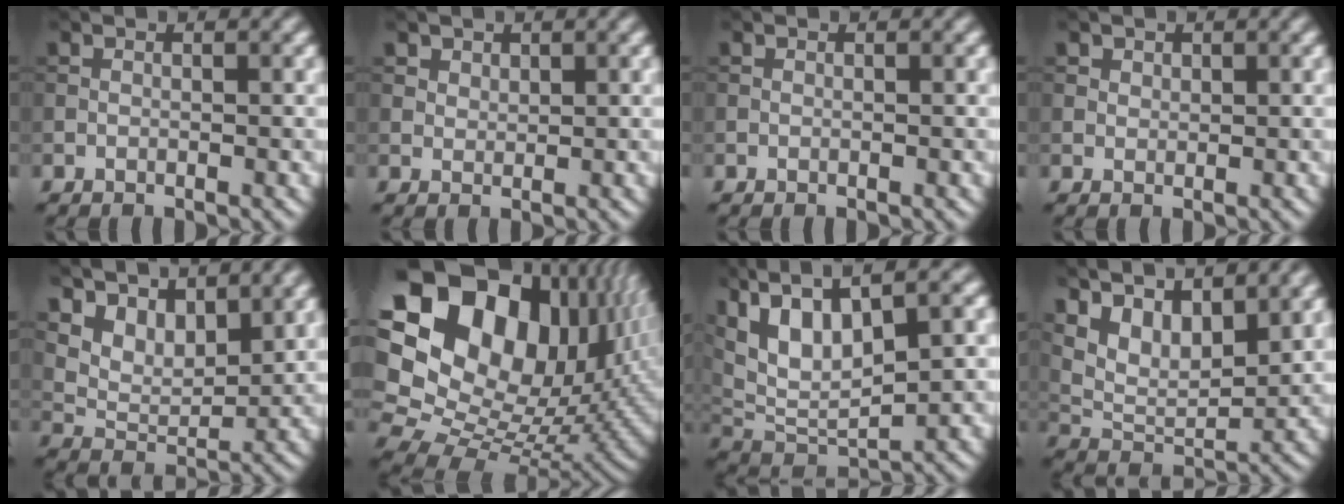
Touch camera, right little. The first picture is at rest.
{"total": 1.5, "force": [1.1, 1.0, 0.4], "torque": [-0.009, -0.010, 0.026]}
{"total": 0.0}
{"total": 1.0, "force": [0.6, 0.7, 0.2], "torque": [-0.003, -0.003, 0.011]}
{"total": 7.1, "force": [5.5, 3.1, 3.3], "torque": [-0.085, -0.011, 0.112]}
{"total": 21.7, "force": [7.3, 15.2, 13.7], "torque": [-0.289, 0.026, 0.145]}
{"total": 10.5, "force": [3.7, 4.7, 8.7], "torque": [-0.174, 0.020, 0.063]}
{"total": 8.3, "force": [5.5, 3.3, 5.3], "torque": [-0.115, 0.013, 0.096]}